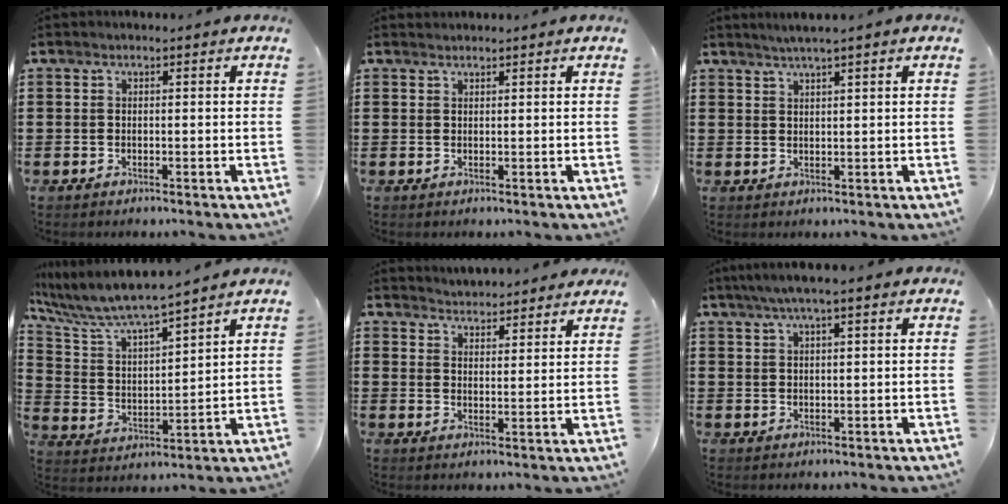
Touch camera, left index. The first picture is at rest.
{"total": 0.7, "force": [0.7, 0.1, 0.1], "torque": [-0.003, -0.001, 0.015]}
{"total": 2.0, "force": [1.6, -0.4, 1.1], "torque": [-0.022, 0.001, 0.030]}
{"total": 6.7, "force": [6.0, 0.5, 2.8], "torque": [-0.084, -0.040, 0.098]}
{"total": 3.9, "force": [3.9, 0.3, -0.4], "torque": [-0.006, -0.019, 0.071]}
{"total": 4.0, "force": [2.6, 0.3, 3.1], "torque": [-0.063, 0.004, 0.045]}